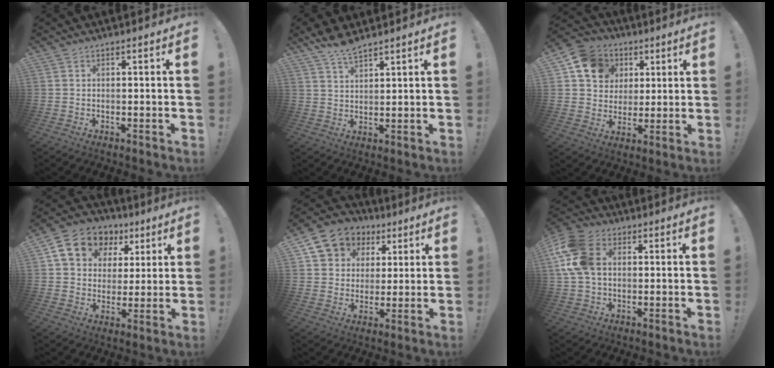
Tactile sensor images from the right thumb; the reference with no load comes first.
{"total": 6.0, "force": [5.1, 1.4, 2.8], "torque": [-0.061, -0.027, 0.095]}
{"total": 12.7, "force": [4.7, 10.8, 4.7], "torque": [-0.053, -0.023, 0.094]}
{"total": 13.8, "force": [6.3, 10.7, 5.9], "torque": [-0.093, -0.025, 0.125]}
{"total": 10.1, "force": [4.5, 8.5, 2.9], "torque": [-0.042, -0.030, 0.093]}
{"total": 14.3, "force": [2.8, 10.3, 9.5], "torque": [-0.201, 0.001, 0.054]}